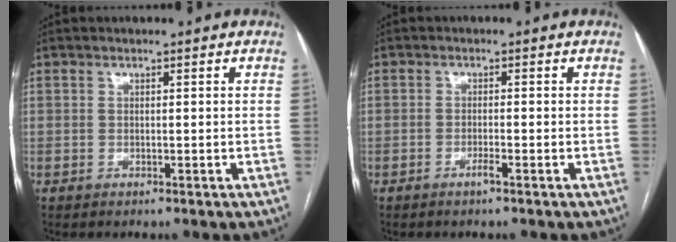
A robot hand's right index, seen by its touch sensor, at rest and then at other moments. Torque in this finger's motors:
{"motor_torque": [-0.03, -0.01, 0.02, 0.01]}